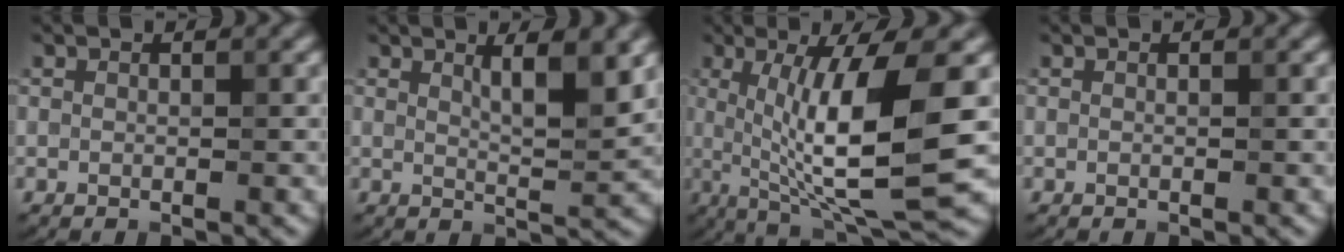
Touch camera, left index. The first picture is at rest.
{"total": 4.5, "force": [2.0, 1.0, 3.9], "torque": [-0.054, -0.005, 0.031]}
{"total": 10.9, "force": [0.4, 2.4, 10.6], "torque": [-0.162, -0.008, 0.013]}
{"total": 0.0}